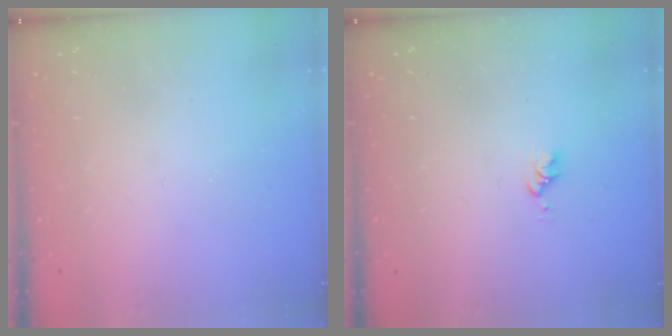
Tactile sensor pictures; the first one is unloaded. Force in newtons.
{"total": 2.6, "press": 2.6, "slide": 0.4}